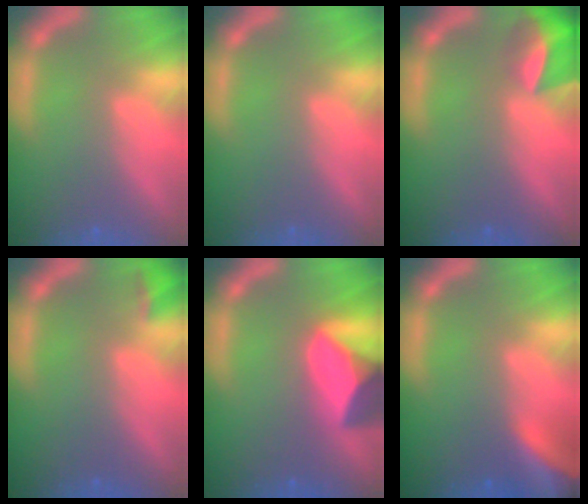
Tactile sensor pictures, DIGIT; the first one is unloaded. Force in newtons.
{"total": 0.0}
{"total": 5.5}
{"total": 1.4}
{"total": 8.9}
{"total": 10.0}